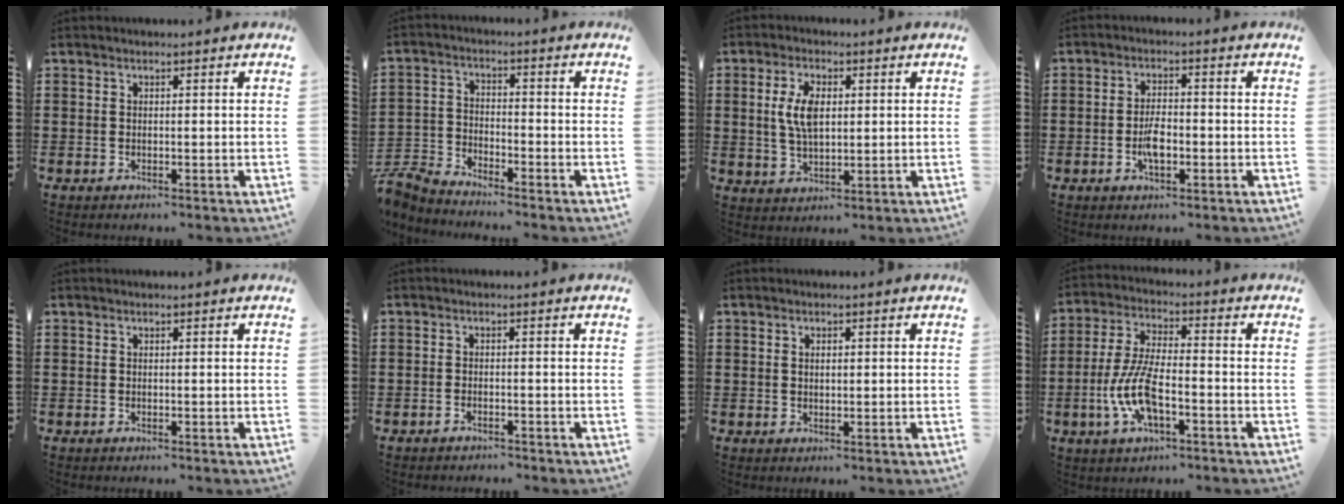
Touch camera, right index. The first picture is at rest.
{"total": 4.3, "force": [-4.3, 0.5, 0.4], "torque": [-0.033, -0.004, -0.095]}
{"total": 6.3, "force": [1.1, 3.2, 5.4], "torque": [-0.119, 0.011, 0.014]}
{"total": 4.2, "force": [-1.2, 1.8, 3.7], "torque": [-0.086, -0.003, -0.026]}
{"total": 0.0}
{"total": 1.0, "force": [-1.0, 0.2, 0.1], "torque": [-0.007, 0.001, -0.020]}
{"total": 1.1, "force": [0.2, 0.5, 1.0], "torque": [-0.020, 0.005, 0.003]}
{"total": 9.5, "force": [-3.2, 3.6, 8.1], "torque": [-0.190, -0.010, -0.065]}